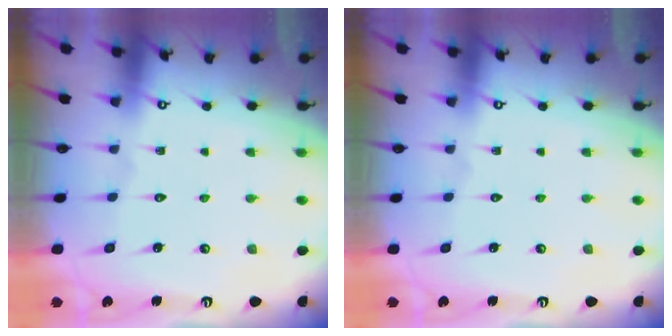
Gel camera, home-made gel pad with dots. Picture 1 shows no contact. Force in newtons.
{"total": 0.0}